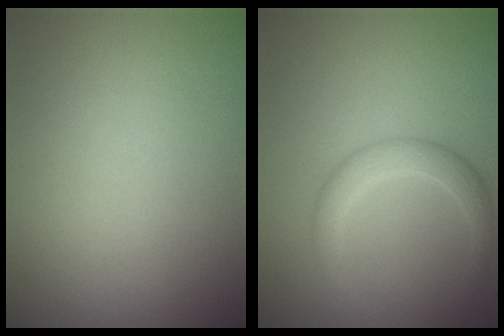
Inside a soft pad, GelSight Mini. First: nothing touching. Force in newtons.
{"total": 2.5, "press": 2.5, "slide": 0.0}